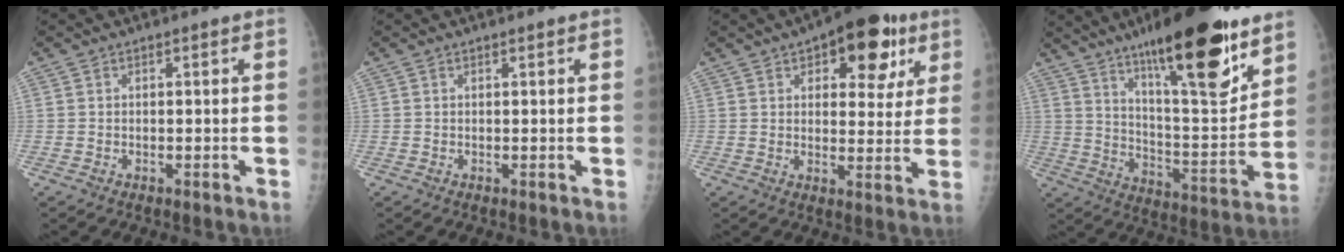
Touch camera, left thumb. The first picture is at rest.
{"total": 0.0}
{"total": 14.6, "force": [7.2, 7.4, 10.3], "torque": [-0.080, -0.014, 0.093]}
{"total": 24.0, "force": [15.3, 5.9, 17.5], "torque": [-0.238, -0.076, 0.245]}